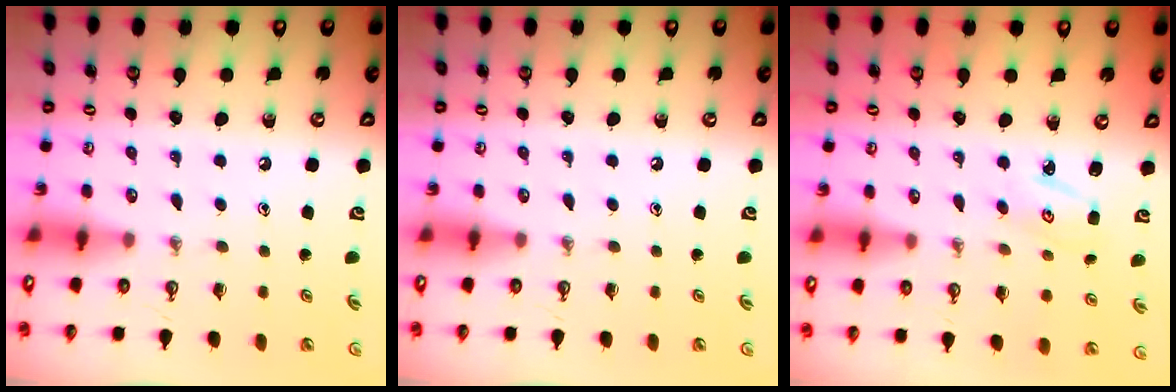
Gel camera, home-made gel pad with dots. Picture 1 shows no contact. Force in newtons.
{"total": 0.0}
{"total": 2.4, "press": 2.4, "slide": 0.2}